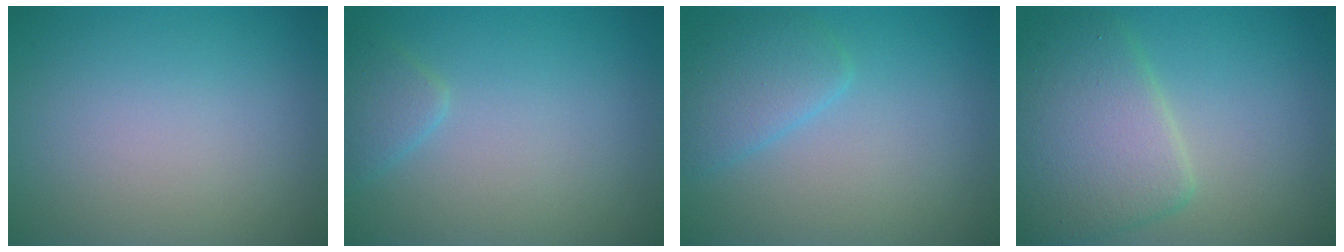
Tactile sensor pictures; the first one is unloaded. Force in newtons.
{"total": 1.5, "press": 1.5, "slide": 0.1}
{"total": 2.8, "press": 2.8, "slide": 0.2}
{"total": 6.2, "press": 6.2, "slide": 0.2}